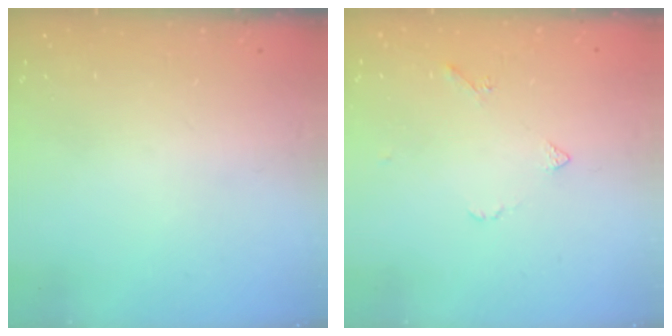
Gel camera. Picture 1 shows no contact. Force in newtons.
{"total": 3.9, "press": 3.8, "slide": 0.7}